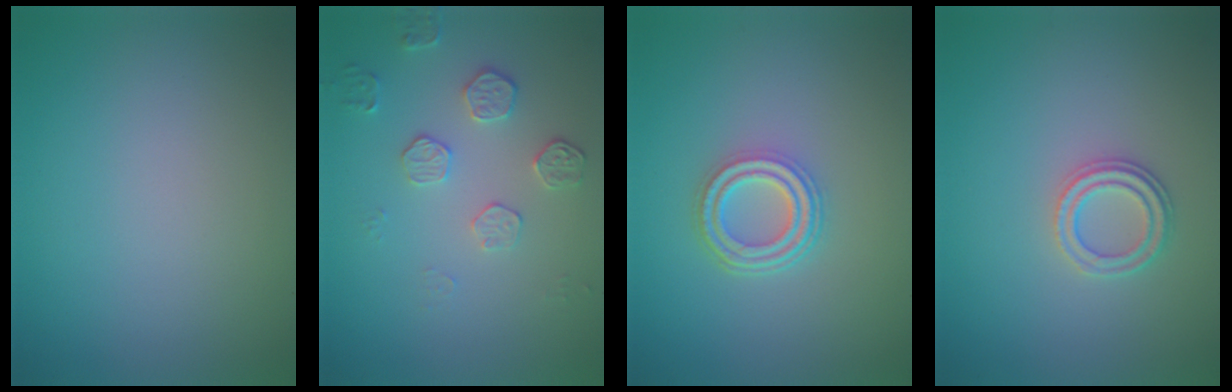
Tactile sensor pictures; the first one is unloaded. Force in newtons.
{"total": 2.1, "press": 1.5, "slide": 1.4}
{"total": 4.1, "press": 3.1, "slide": 2.6}
{"total": 2.3, "press": 2.1, "slide": 1.0}